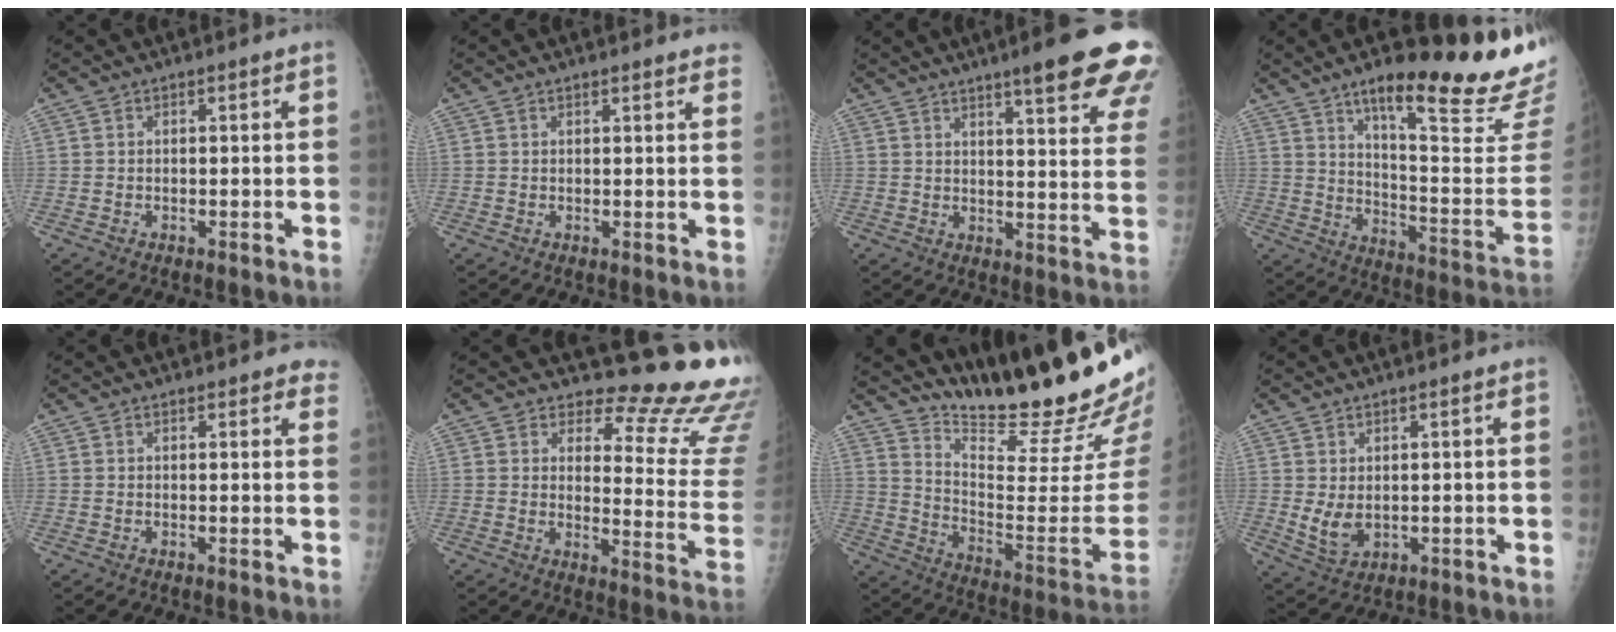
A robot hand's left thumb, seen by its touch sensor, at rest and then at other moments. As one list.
[{"total": 3.9, "force": [3.5, 0.8, 1.4], "torque": [0.000, -0.007, 0.029]}, {"total": 18.5, "force": [12.9, 2.7, 13.0], "torque": [-0.140, -0.051, 0.154]}, {"total": 25.0, "force": [18.2, 3.0, 16.9], "torque": [-0.207, -0.126, 0.263]}, {"total": 4.2, "force": [3.7, 1.5, 1.3], "torque": [0.016, -0.010, 0.027]}, {"total": 17.2, "force": [16.3, 3.1, 4.2], "torque": [-0.008, -0.189, 0.175]}, {"total": 27.1, "force": [22.2, 3.7, 15.1], "torque": [-0.205, -0.163, 0.326]}, {"total": 4.8, "force": [0.9, 2.9, 3.6], "torque": [-0.059, -0.016, 0.030]}]